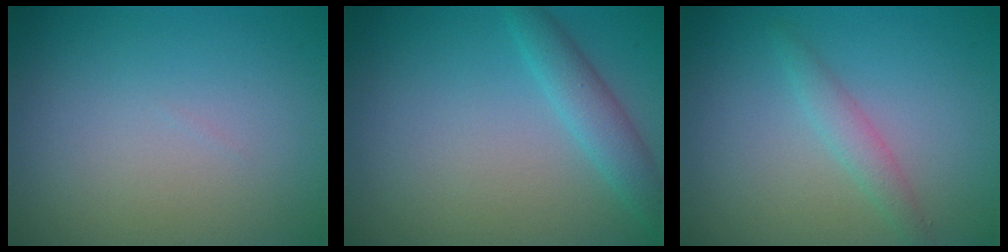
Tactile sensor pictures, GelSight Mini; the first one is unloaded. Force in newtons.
{"total": 2.8, "press": 2.8, "slide": 0.2}
{"total": 1.7, "press": 1.7, "slide": 0.1}